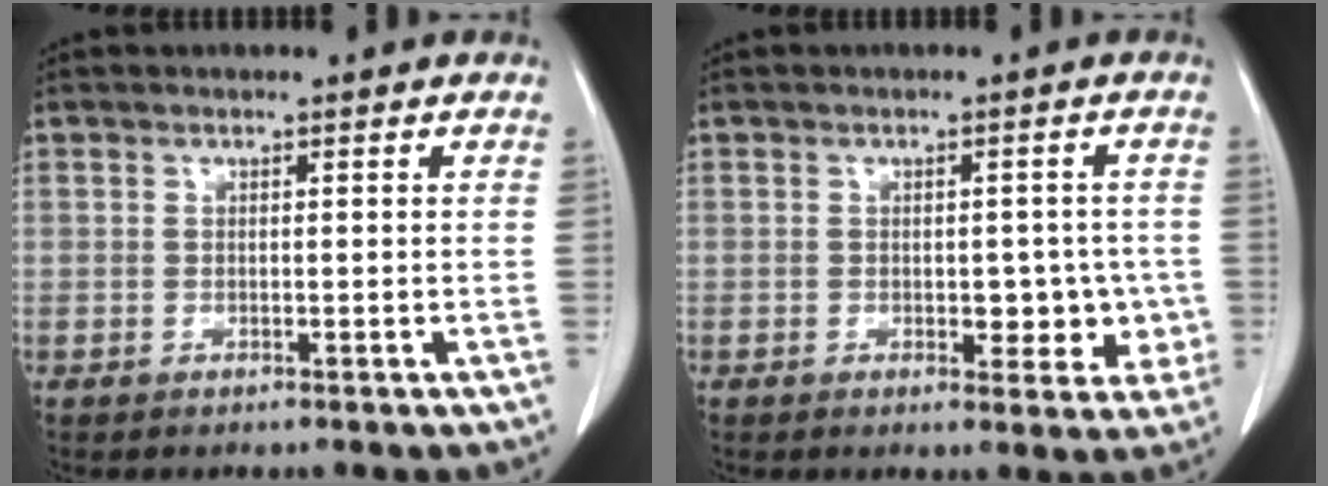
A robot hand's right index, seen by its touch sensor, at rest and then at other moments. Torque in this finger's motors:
{"motor_torque": [0.23, 0.18, 0.17, 0.06]}